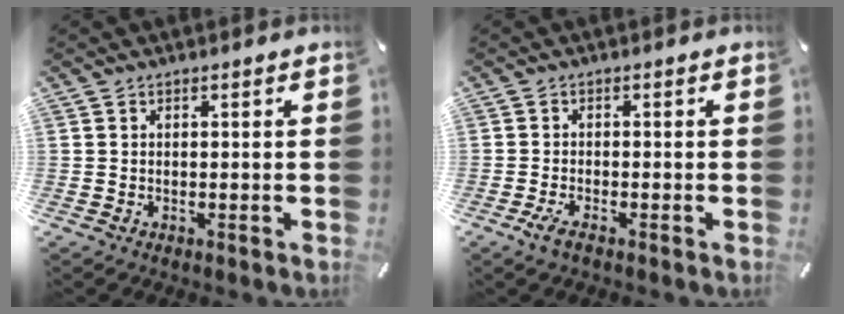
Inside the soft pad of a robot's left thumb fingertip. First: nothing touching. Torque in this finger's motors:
{"motor_torque": [0.07, 0.07, 0.06, -0.04, 0.02]}